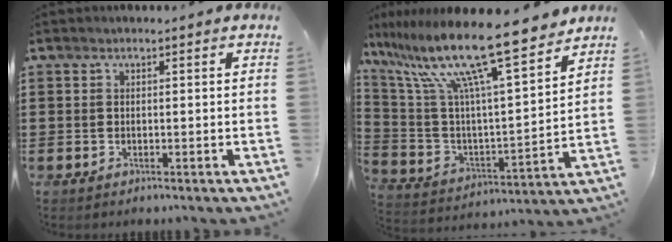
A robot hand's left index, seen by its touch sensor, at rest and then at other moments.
{"total": 15.6, "force": [12.2, 1.0, 9.8], "torque": [-0.225, -0.087, 0.200]}